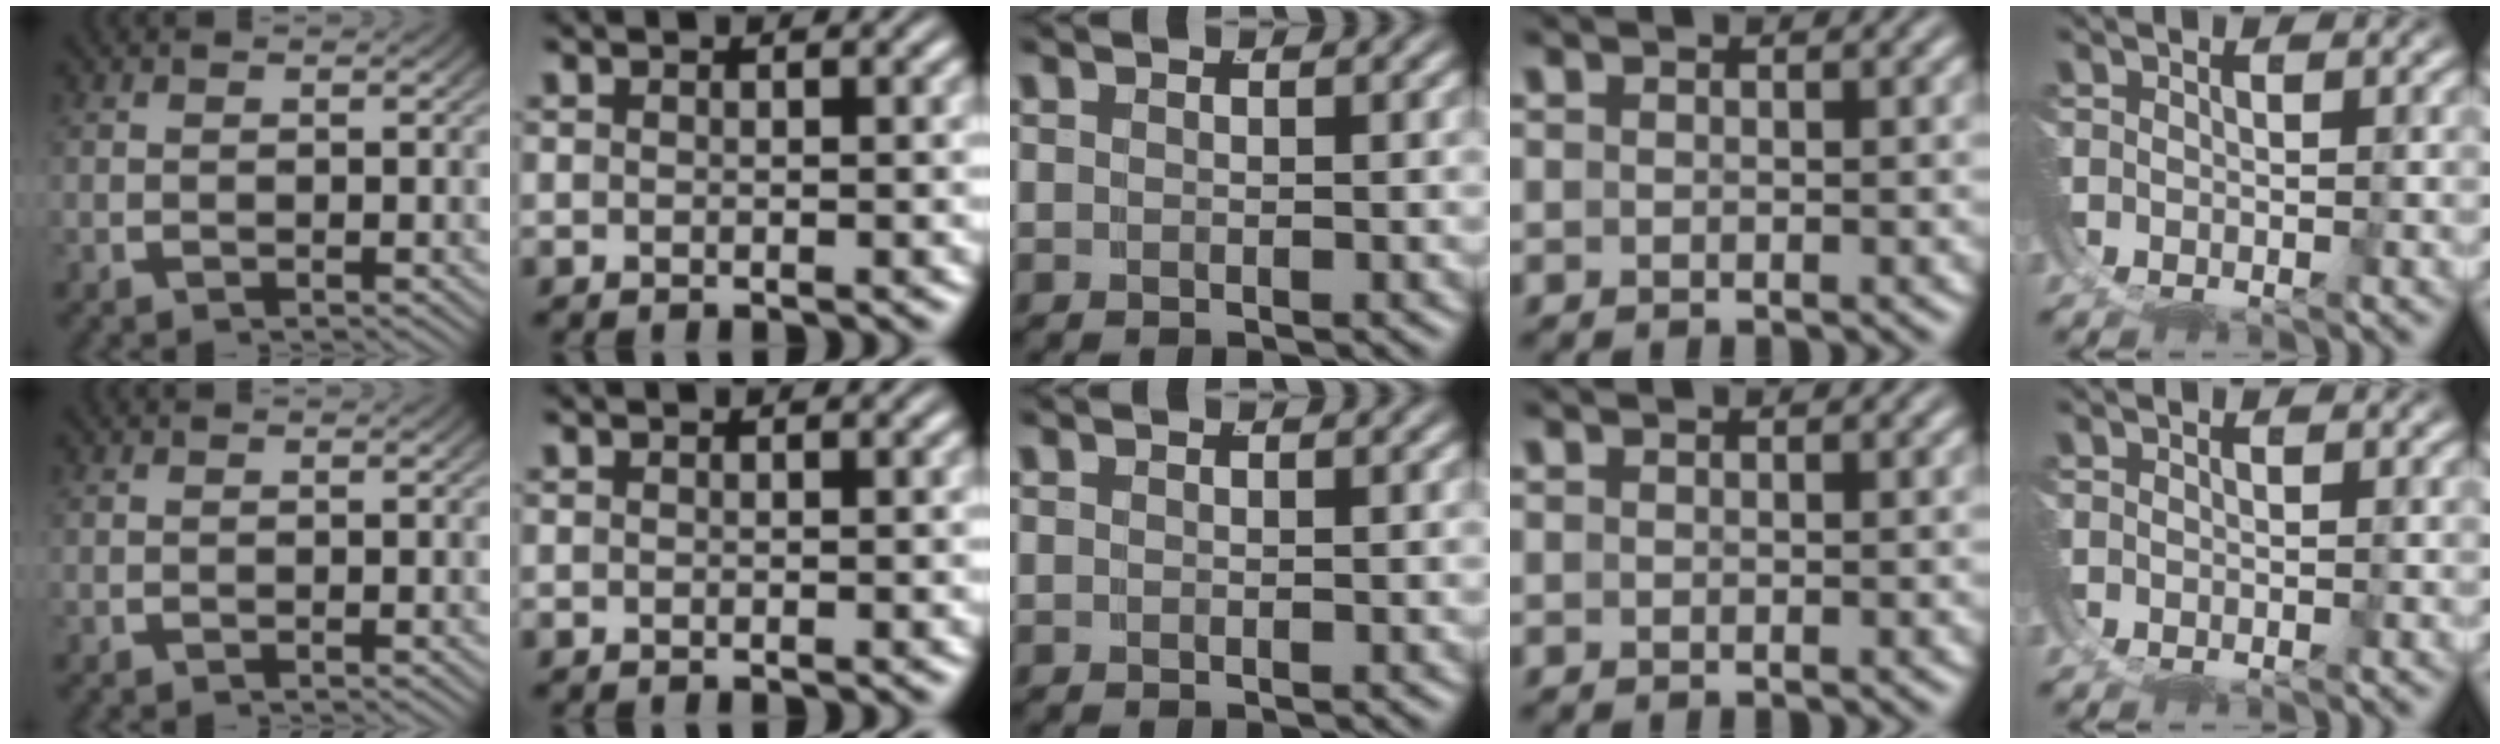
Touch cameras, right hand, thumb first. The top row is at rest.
{}